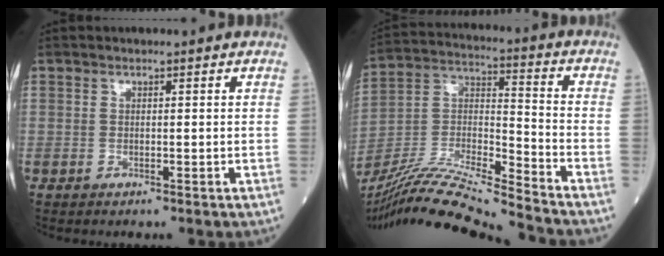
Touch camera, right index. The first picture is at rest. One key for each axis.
{"total": 20.1, "fx": -18.4, "fy": -1.3, "fz": 8.0, "tx": -0.168, "ty": -0.011, "tz": -0.331}